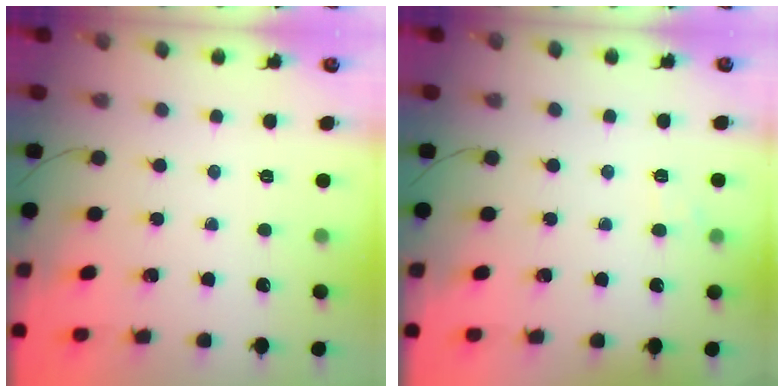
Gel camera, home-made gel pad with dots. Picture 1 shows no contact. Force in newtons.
{"total": 4.9, "press": 4.7, "slide": 1.3}